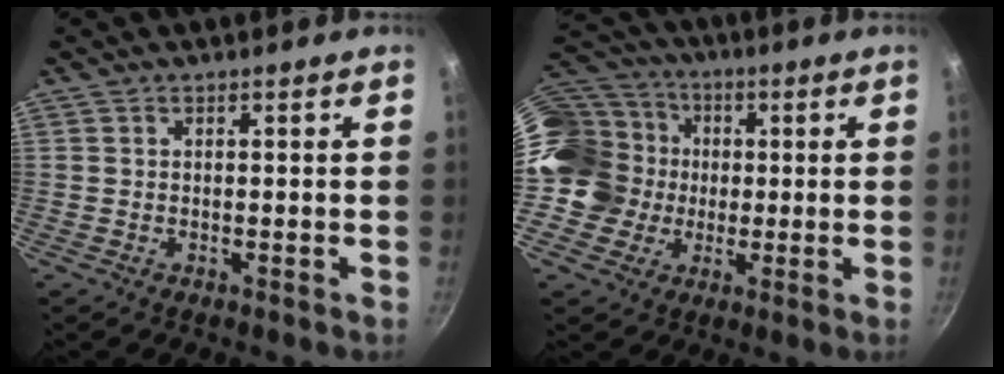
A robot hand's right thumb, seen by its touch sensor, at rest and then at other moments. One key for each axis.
{"total": 16.4, "fx": -0.2, "fy": 14.8, "fz": 7.0, "tx": -0.110, "ty": 0.042, "tz": -0.009}